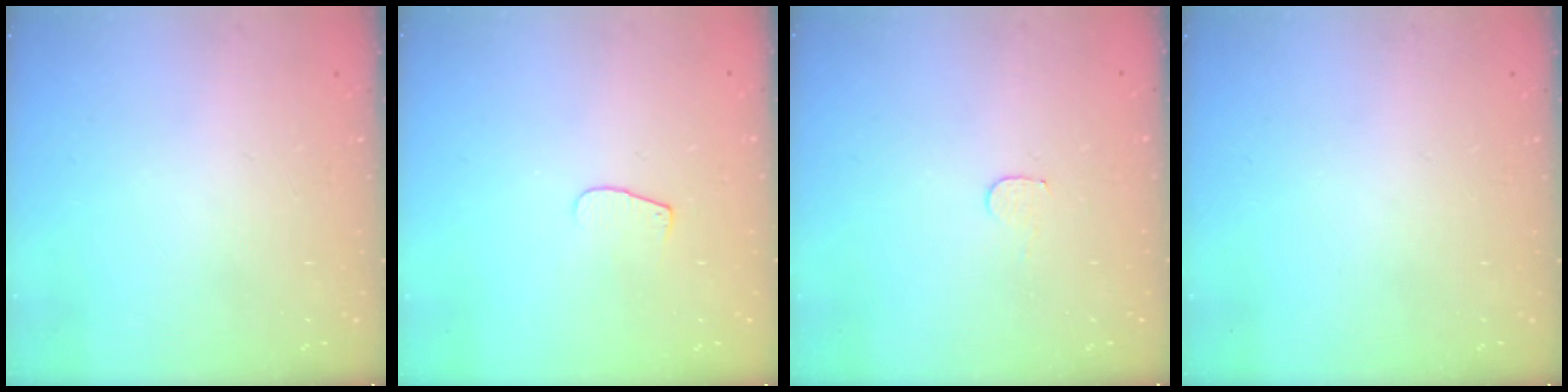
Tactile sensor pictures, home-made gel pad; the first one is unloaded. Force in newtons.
{"total": 4.8, "press": 4.8, "slide": 0.4}
{"total": 3.5, "press": 3.5, "slide": 0.3}
{"total": 0.0}